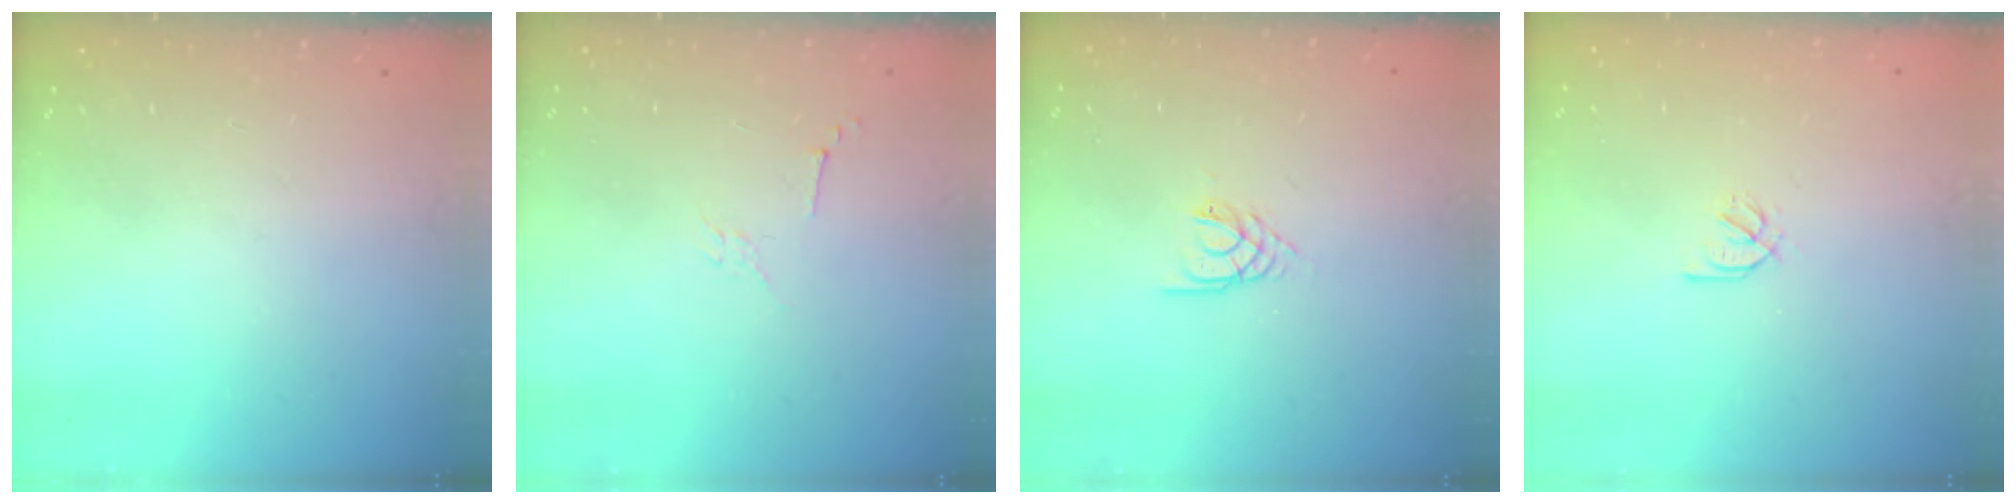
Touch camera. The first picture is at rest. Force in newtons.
{"total": 3.3, "press": 3.2, "slide": 0.8}
{"total": 2.2, "press": 2.1, "slide": 0.4}
{"total": 2.1, "press": 2.0, "slide": 0.7}